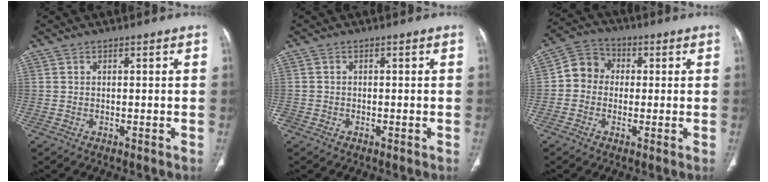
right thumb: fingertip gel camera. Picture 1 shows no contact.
{"total": 1.1, "force": [-0.7, 0.9, 0.2], "torque": [-0.006, 0.002, -0.015]}
{"total": 6.9, "force": [-0.2, 6.1, 3.0], "torque": [-0.031, 0.024, -0.018]}